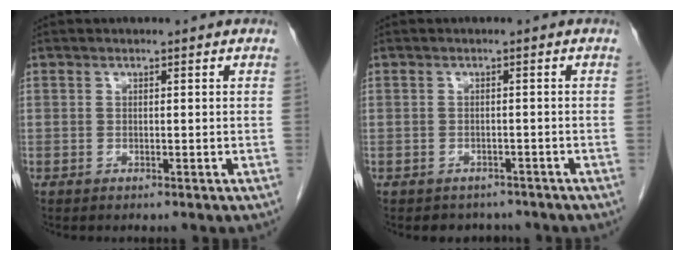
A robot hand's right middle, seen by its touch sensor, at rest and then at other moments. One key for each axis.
{"total": 3.8, "fx": -3.2, "fy": 2.0, "fz": 0.2, "tx": -0.006, "ty": 0.008, "tz": -0.040}